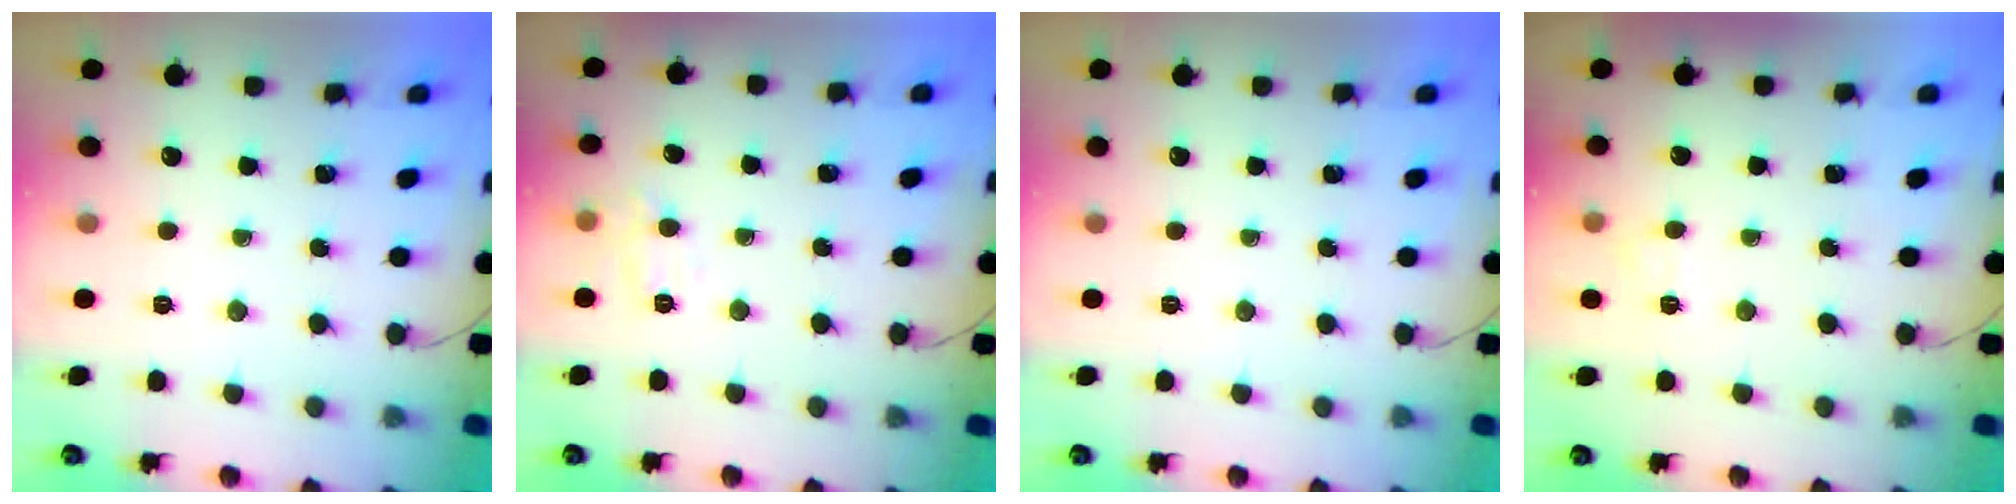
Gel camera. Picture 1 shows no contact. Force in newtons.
{"total": 7.4, "press": 7.2, "slide": 1.7}
{"total": 0.0}
{"total": 5.4, "press": 5.2, "slide": 1.4}